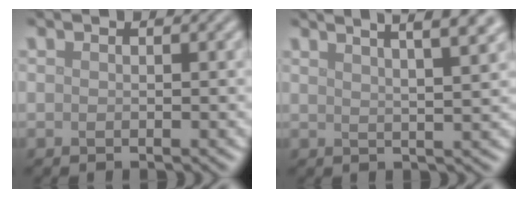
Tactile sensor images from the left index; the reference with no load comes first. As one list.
[{"total": 9.4, "force": [6.0, 3.4, 6.5], "torque": [-0.044, 0.051, 0.046]}]